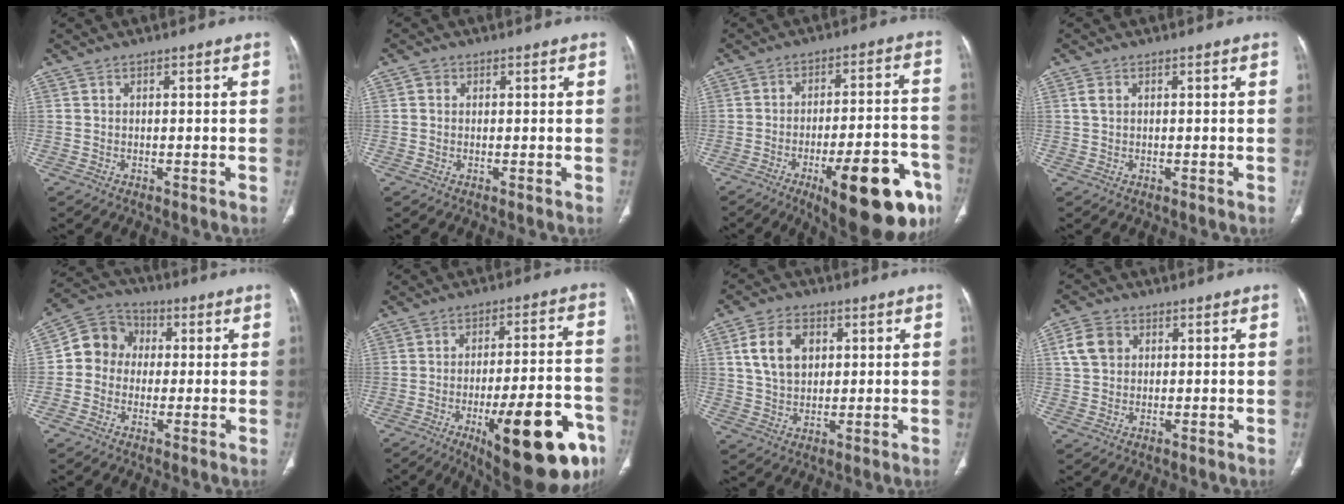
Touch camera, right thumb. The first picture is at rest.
{"total": 1.3, "force": [0.3, 1.2, 0.4], "torque": [0.001, 0.003, 0.001]}
{"total": 22.2, "force": [-10.9, 7.1, 18.0], "torque": [-0.182, 0.057, -0.144]}
{"total": 1.7, "force": [0.5, 1.1, 1.1], "torque": [-0.022, 0.003, 0.013]}
{"total": 9.1, "force": [0.4, 8.2, 3.9], "torque": [-0.041, 0.026, -0.008]}
{"total": 24.0, "force": [-11.1, 7.6, 19.9], "torque": [-0.215, 0.053, -0.146]}
{"total": 9.4, "force": [2.8, 6.5, 6.1], "torque": [-0.093, -0.005, 0.053]}
{"total": 5.9, "force": [1.8, 4.7, 3.1], "torque": [-0.048, 0.004, 0.033]}